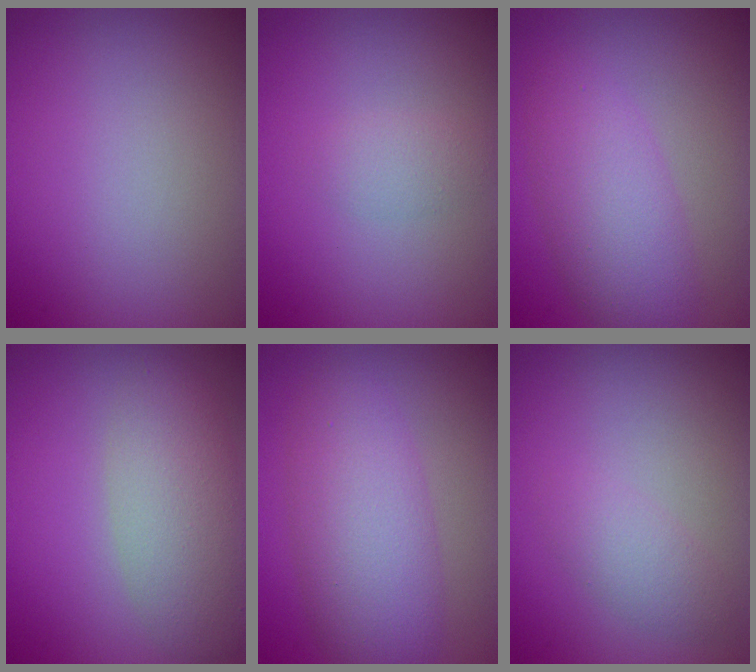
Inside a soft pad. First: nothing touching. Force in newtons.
{"total": 1.3, "press": 1.3, "slide": 0.0}
{"total": 4.8, "press": 4.8, "slide": 0.1}
{"total": 5.0, "press": 5.0, "slide": 0.2}
{"total": 6.2, "press": 6.2, "slide": 0.2}
{"total": 1.8, "press": 1.8, "slide": 0.1}